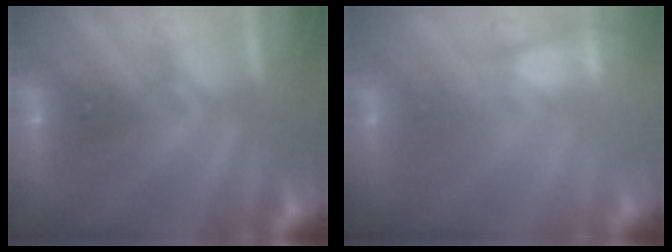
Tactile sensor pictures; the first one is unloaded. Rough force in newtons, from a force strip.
{"total": 2.9}